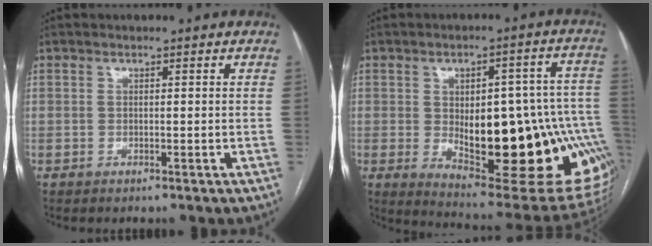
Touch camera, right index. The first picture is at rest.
{"total": 25.9, "force": [-4.2, 8.3, 24.2], "torque": [-0.245, 0.012, -0.029]}